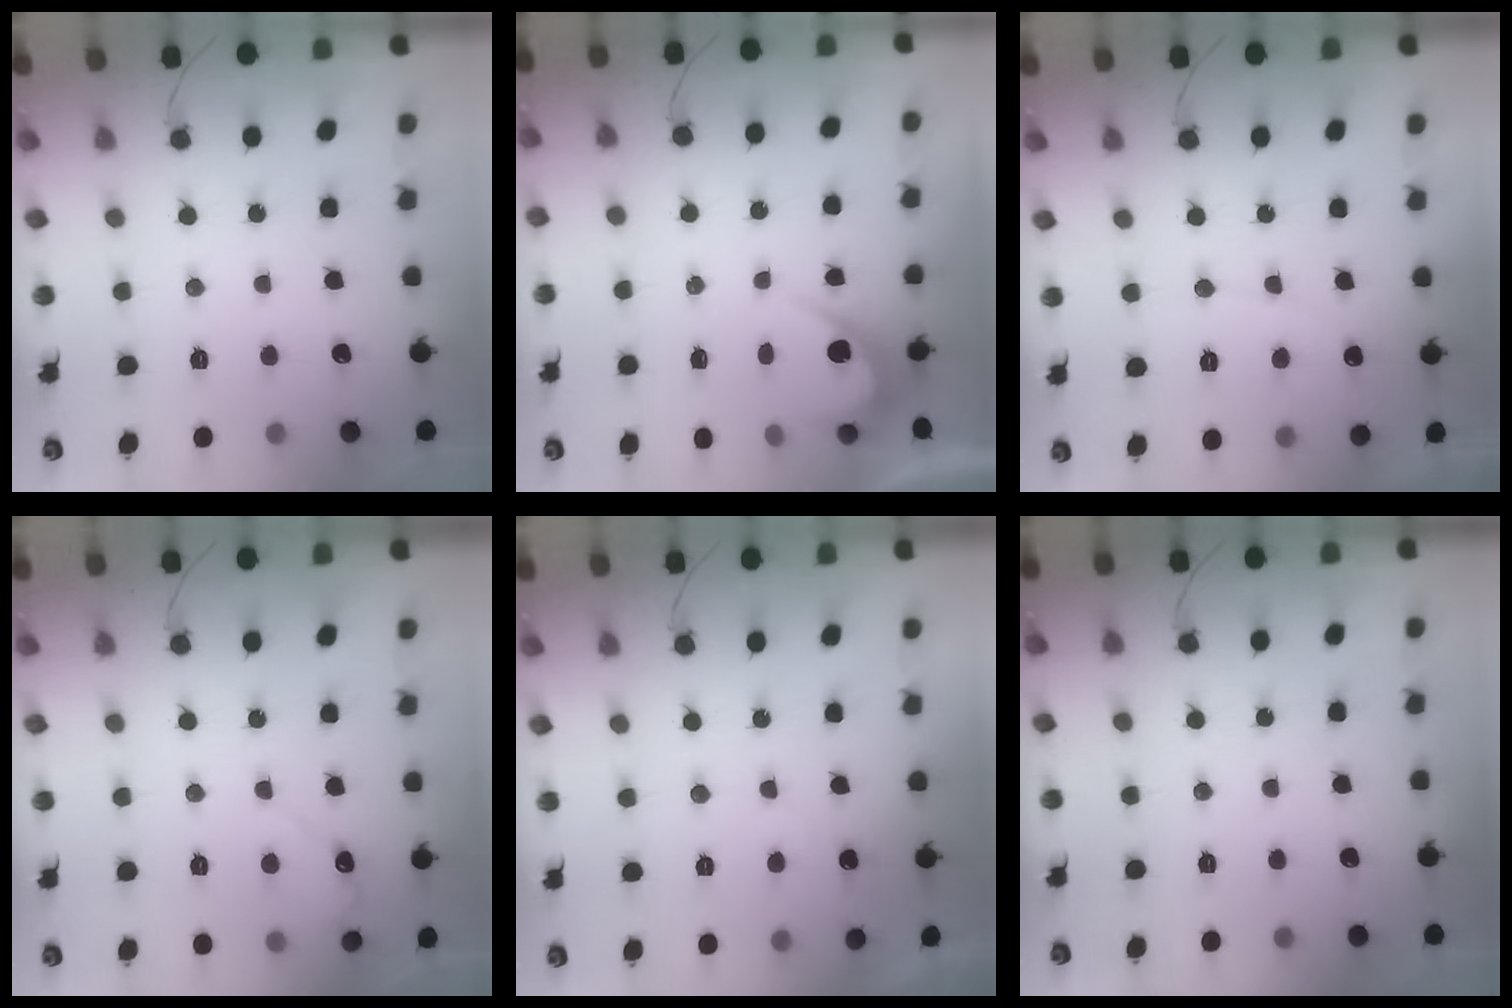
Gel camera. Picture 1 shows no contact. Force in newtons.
{"total": 3.7, "press": 3.7, "slide": 0.2}
{"total": 5.1, "press": 5.1, "slide": 0.4}
{"total": 2.8, "press": 2.7, "slide": 0.3}
{"total": 2.2, "press": 2.2, "slide": 0.1}
{"total": 0.0}